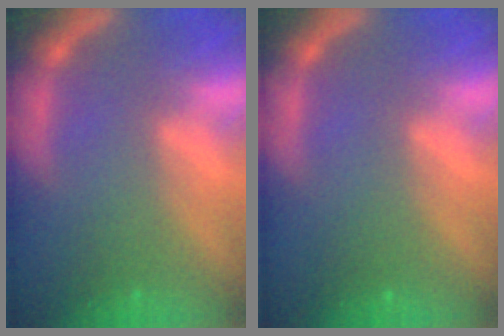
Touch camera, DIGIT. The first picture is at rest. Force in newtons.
{"total": 0.0}